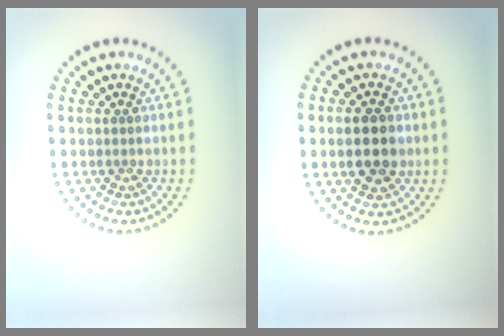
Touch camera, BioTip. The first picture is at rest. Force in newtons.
{"total": 4.4, "press": 4.4, "slide": 0.2}